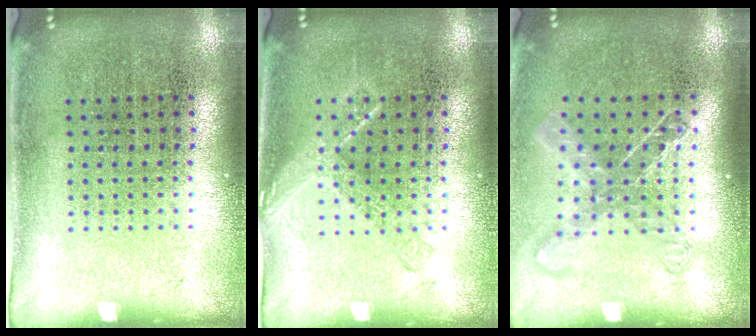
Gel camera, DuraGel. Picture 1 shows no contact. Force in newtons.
{"total": 1.9, "press": 1.9, "slide": 0.3}
{"total": 1.5, "press": 1.2, "slide": 0.8}